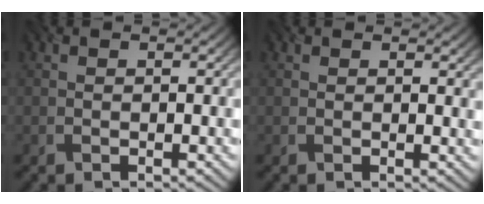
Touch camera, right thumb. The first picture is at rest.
{"total": 1.3, "force": [1.0, 0.2, 0.7], "torque": [-0.013, -0.002, 0.021]}